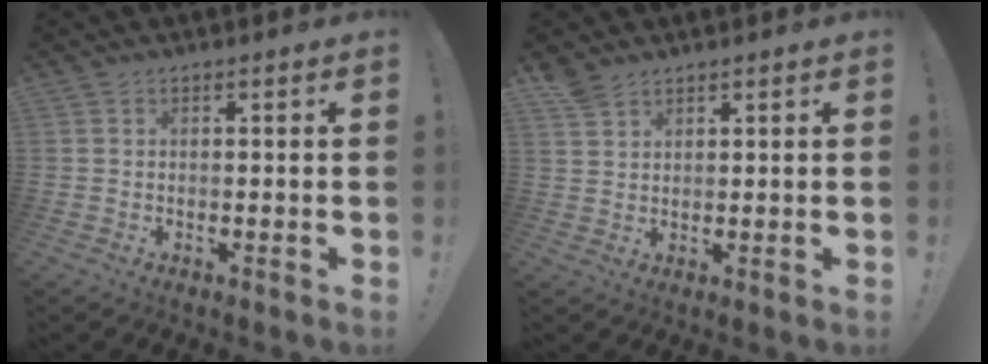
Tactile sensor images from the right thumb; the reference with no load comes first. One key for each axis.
{"total": 3.7, "fx": 3.1, "fy": 1.6, "fz": 1.3, "tx": -0.016, "ty": -0.020, "tz": 0.059}